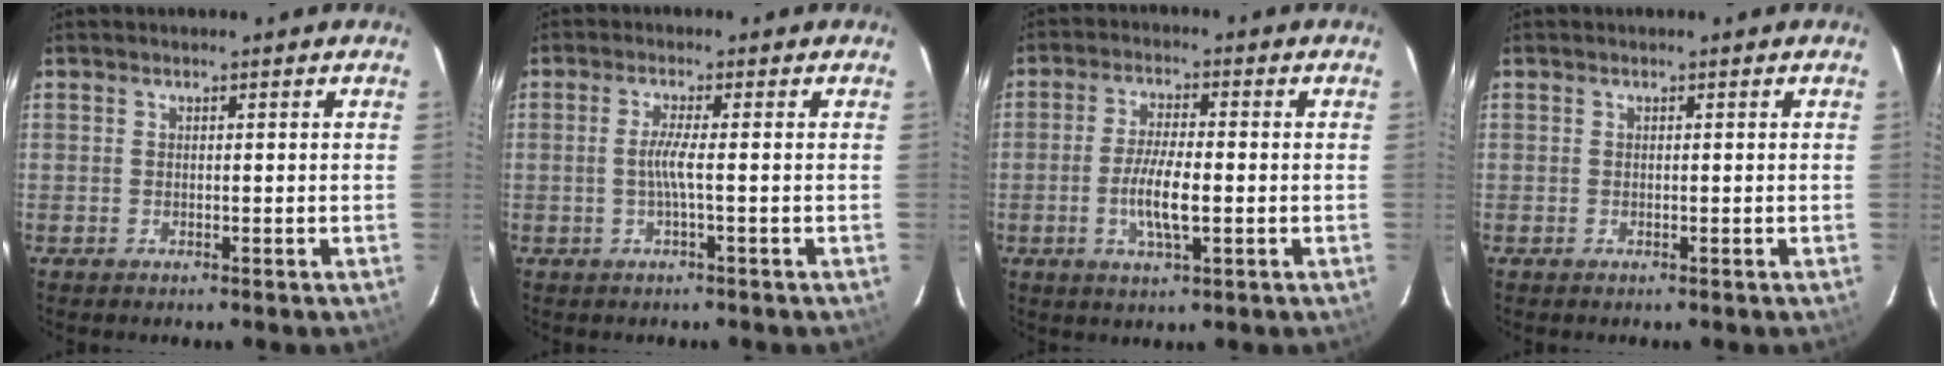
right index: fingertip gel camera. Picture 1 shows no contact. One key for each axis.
{"total": 2.8, "fx": -0.6, "fy": -0.6, "fz": 2.6, "tx": -0.055, "ty": -0.003, "tz": -0.013}
{"total": 7.2, "fx": -1.6, "fy": 1.8, "fz": 6.8, "tx": -0.134, "ty": -0.005, "tz": -0.030}
{"total": 0.0}